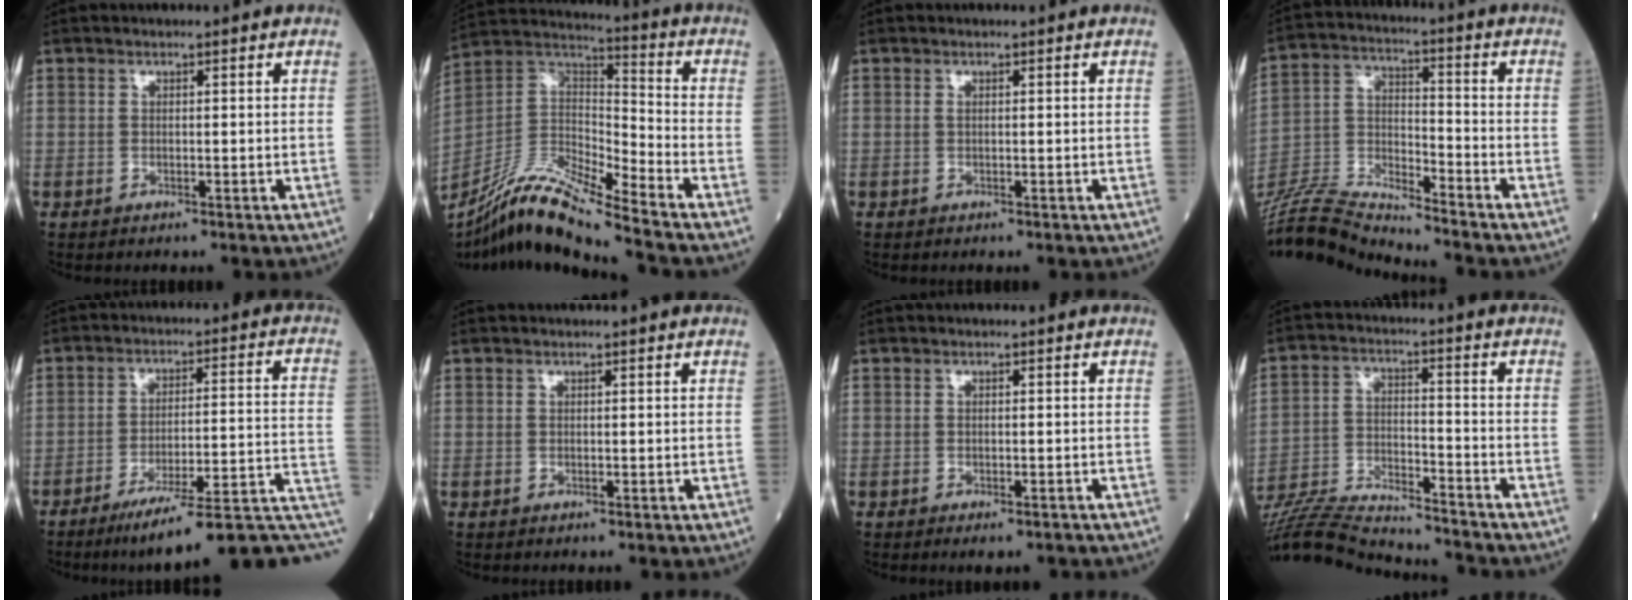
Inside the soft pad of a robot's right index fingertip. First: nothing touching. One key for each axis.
{"total": 15.4, "fx": -12.8, "fy": -0.1, "fz": 8.7, "tx": -0.171, "ty": 0.003, "tz": -0.240}
{"total": 0.0}
{"total": 13.0, "fx": -12.9, "fy": -0.6, "fz": 1.5, "tx": -0.039, "ty": 0.028, "tz": -0.251}
{"total": 18.2, "fx": -13.2, "fy": 1.5, "fz": 12.4, "tx": -0.113, "ty": 0.031, "tz": -0.193}
{"total": 0.0}
{"total": 2.7, "fx": -2.2, "fy": 0.7, "fz": 1.3, "tx": -0.008, "ty": -0.003, "tz": -0.030}
{"total": 21.4, "fx": -20.2, "fy": 1.4, "fz": 6.9, "tx": -0.166, "ty": -0.019, "tz": -0.327}